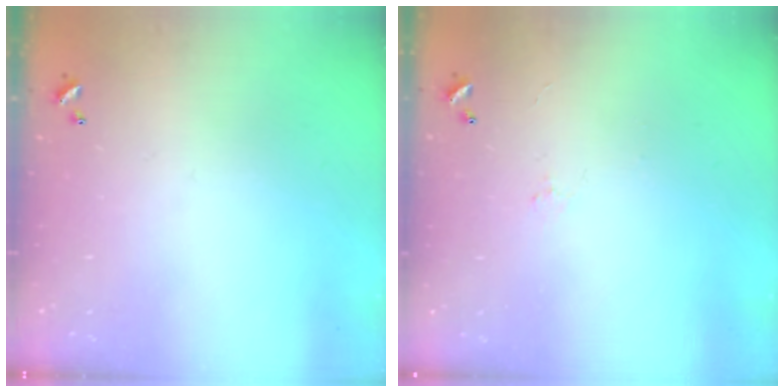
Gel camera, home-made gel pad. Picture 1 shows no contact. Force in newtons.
{"total": 0.5, "press": 0.1, "slide": 0.5}